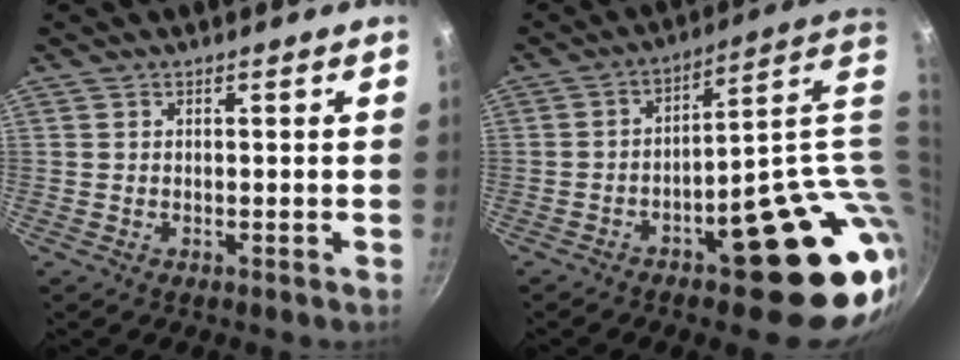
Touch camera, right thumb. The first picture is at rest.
{"total": 22.4, "force": [-1.2, 8.2, 20.8], "torque": [-0.207, 0.004, 0.001]}